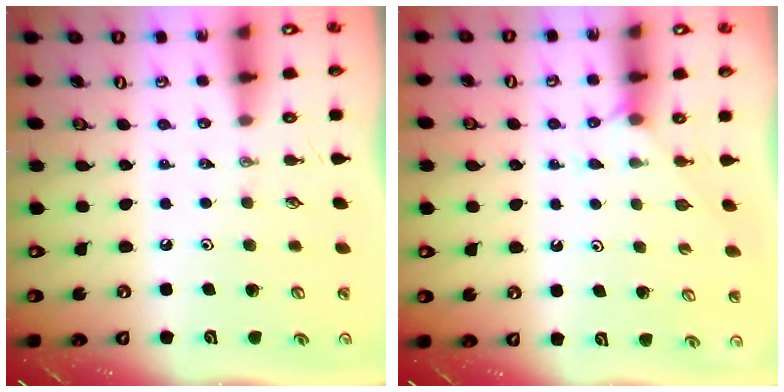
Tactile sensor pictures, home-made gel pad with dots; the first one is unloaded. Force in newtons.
{"total": 4.5, "press": 4.5, "slide": 0.4}